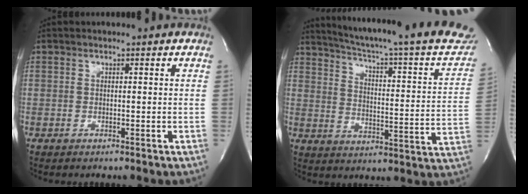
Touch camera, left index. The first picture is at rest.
{"total": 28.4, "force": [24.6, 2.9, 13.9], "torque": [-0.202, -0.060, 0.304]}